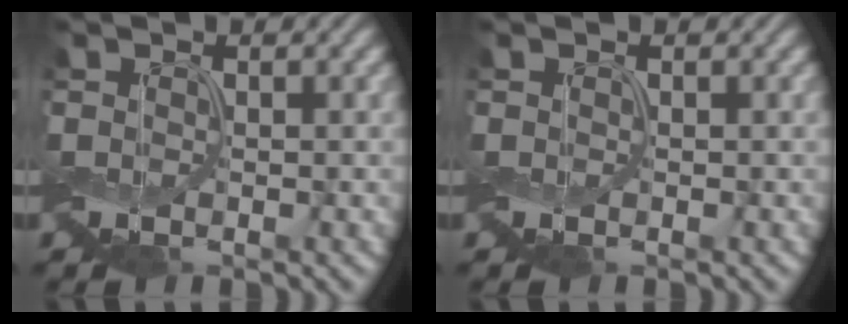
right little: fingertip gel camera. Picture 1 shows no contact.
{"total": 0.0}